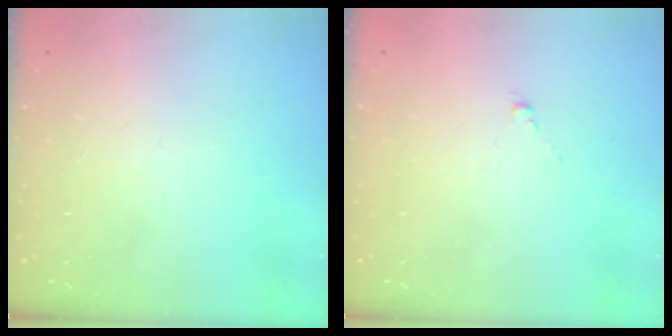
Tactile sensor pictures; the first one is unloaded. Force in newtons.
{"total": 0.5, "press": 0.3, "slide": 0.4}